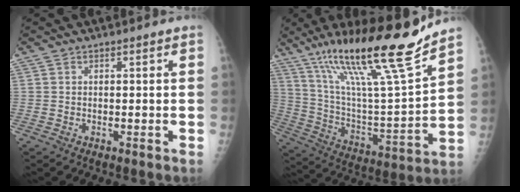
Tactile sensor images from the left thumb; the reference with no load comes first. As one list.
[{"total": 25.1, "force": [17.2, 2.7, 18.0], "torque": [-0.288, -0.063, 0.305]}]